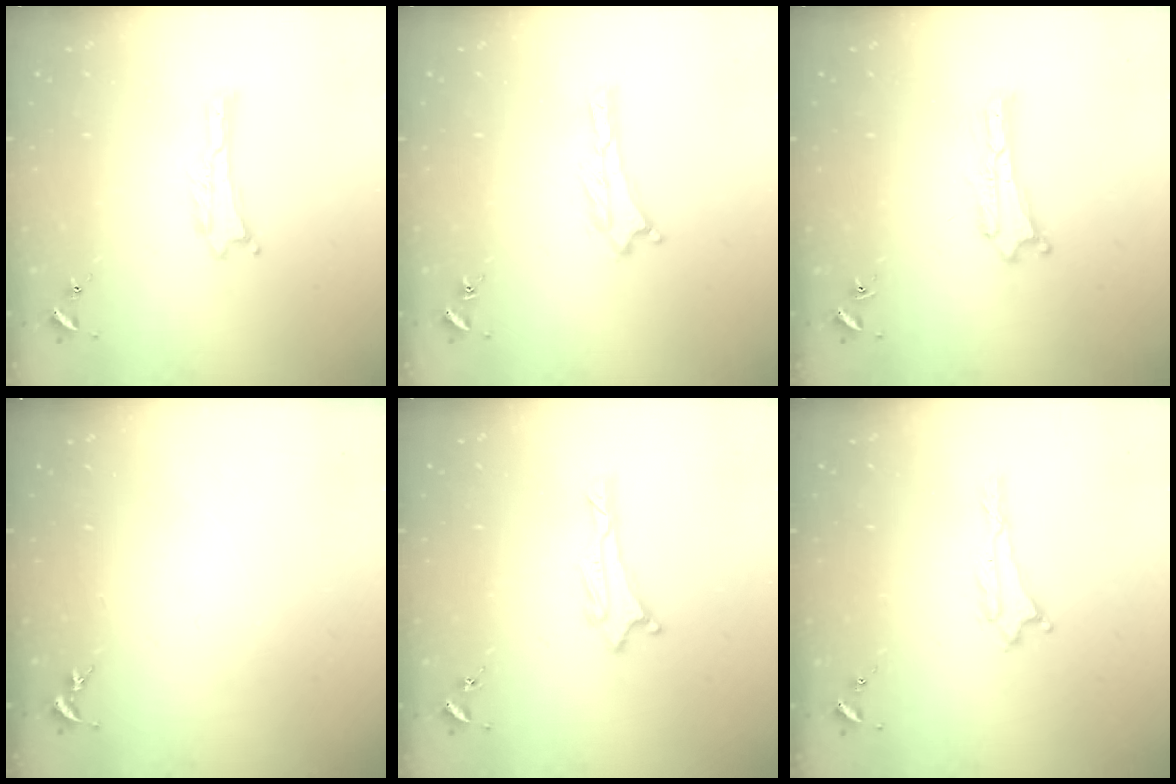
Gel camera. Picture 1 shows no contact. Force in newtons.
{"total": 0.0}
{"total": 0.9, "press": 0.9, "slide": 0.2}
{"total": 0.0}
{"total": 1.5, "press": 1.5, "slide": 0.2}
{"total": 0.0}